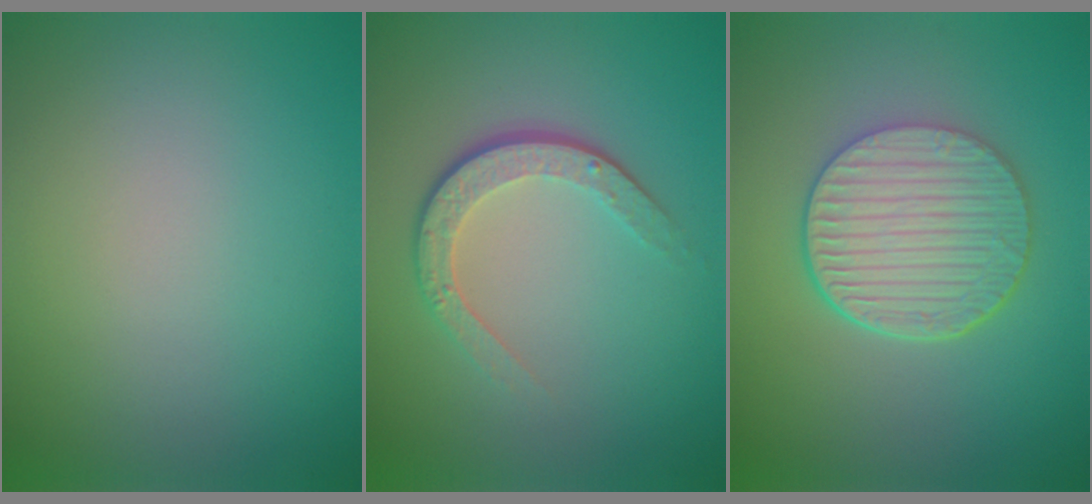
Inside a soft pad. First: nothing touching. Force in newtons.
{"total": 3.6, "press": 2.7, "slide": 2.5}
{"total": 6.6, "press": 4.7, "slide": 4.6}